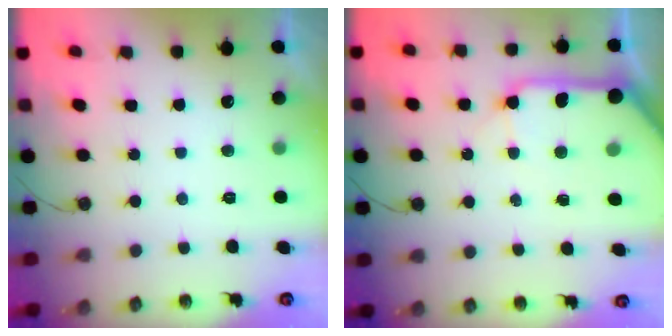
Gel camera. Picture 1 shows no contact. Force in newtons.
{"total": 13.2, "press": 13.1, "slide": 2.1}